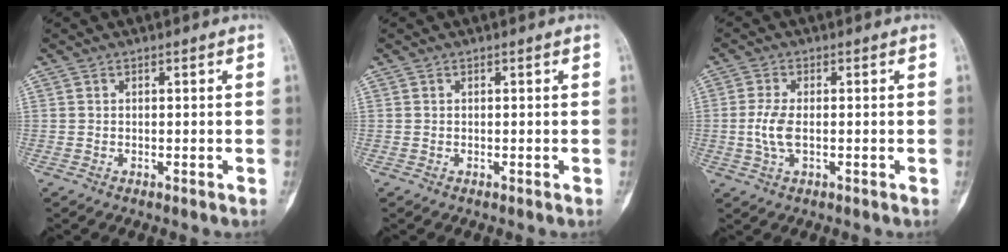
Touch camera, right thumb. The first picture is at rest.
{"total": 0.0}
{"total": 4.7, "force": [-0.4, 2.1, 4.1], "torque": [-0.101, 0.002, -0.010]}